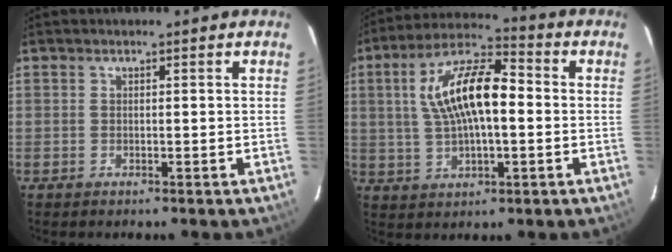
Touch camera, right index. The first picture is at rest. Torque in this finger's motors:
{"motor_torque": [1.58, 0.47, 0.70, 0.21]}